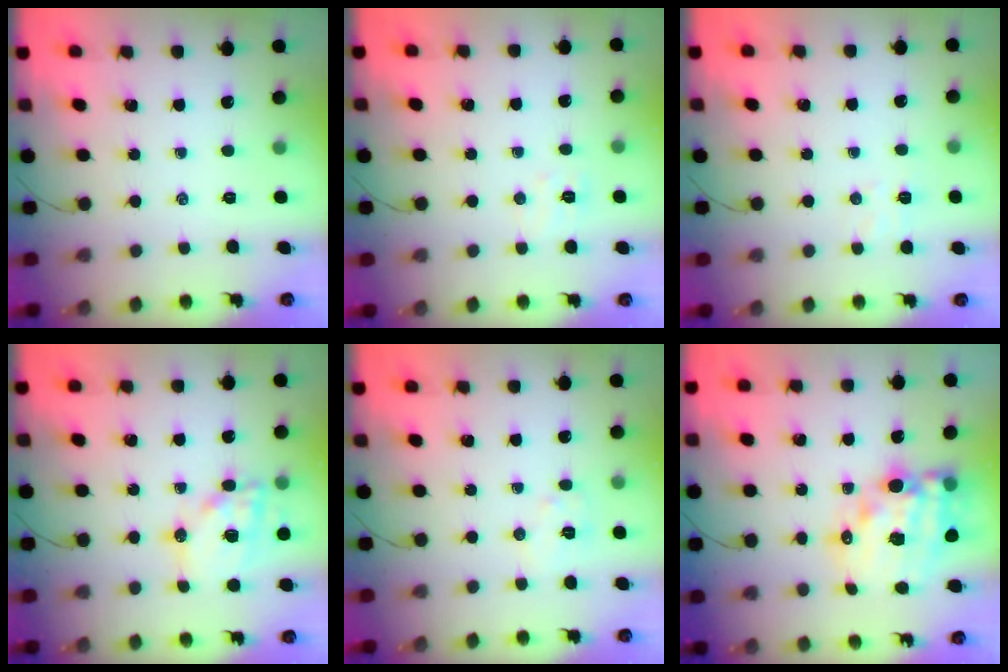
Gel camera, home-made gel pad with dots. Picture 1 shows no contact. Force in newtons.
{"total": 4.6, "press": 4.5, "slide": 1.0}
{"total": 4.7, "press": 4.6, "slide": 1.2}
{"total": 15.5, "press": 15.1, "slide": 3.5}
{"total": 6.1, "press": 6.0, "slide": 1.1}
{"total": 18.1, "press": 17.5, "slide": 4.6}